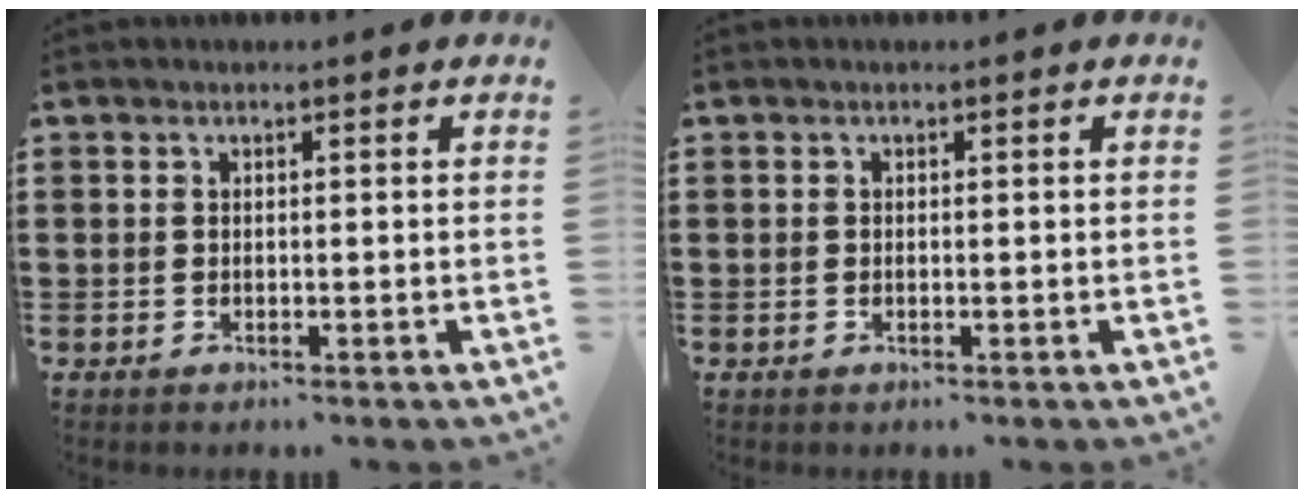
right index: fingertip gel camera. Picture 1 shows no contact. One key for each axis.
{"total": 0.0}